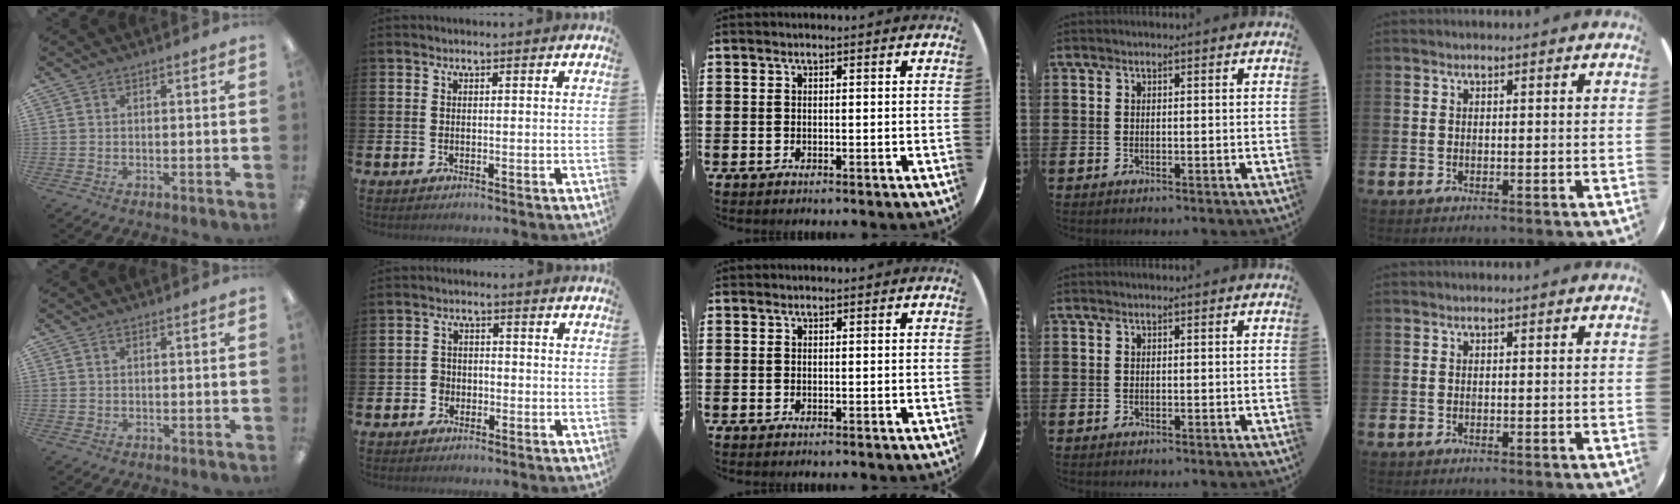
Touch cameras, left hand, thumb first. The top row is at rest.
{"index": {"total": 2.3, "force": [-1.5, 1.8, 0.2], "torque": [-0.010, 0.006, -0.034]}}